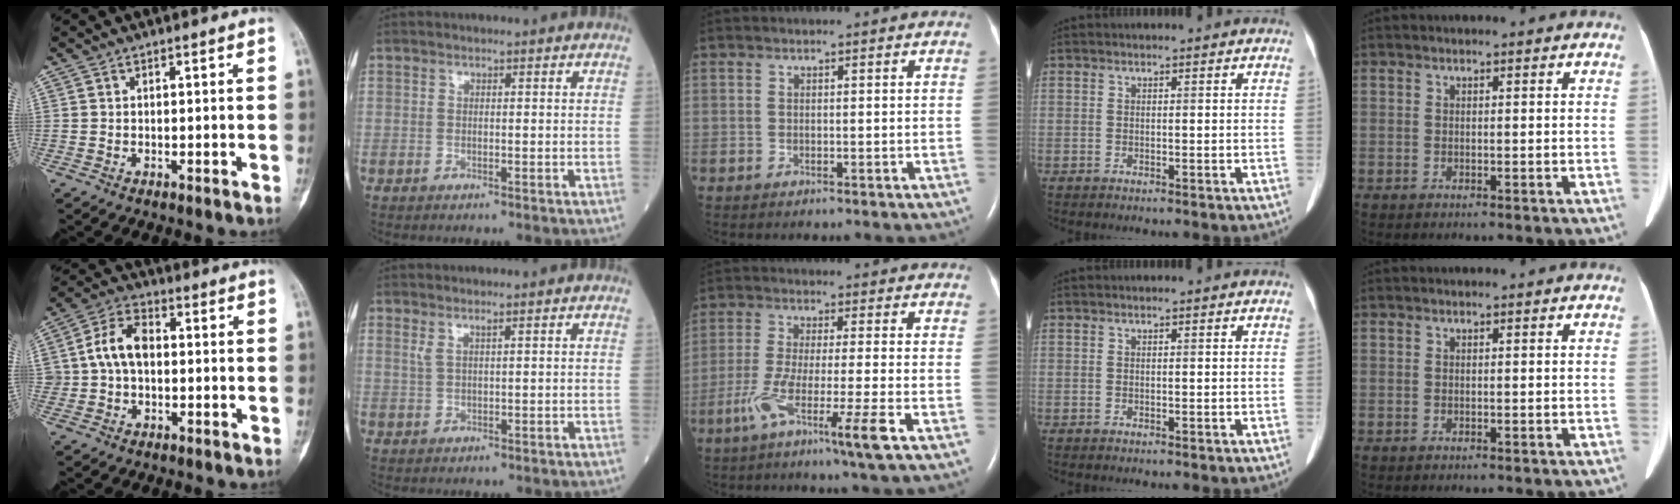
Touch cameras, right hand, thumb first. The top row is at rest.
{"thumb": {"total": 8.2, "force": [0.1, 5.7, 5.9], "torque": [-0.099, 0.025, -0.004]}, "index": {"total": 1.3, "force": [0.9, -0.1, 1.0], "torque": [-0.027, 0.003, 0.022]}, "middle": {"total": 8.7, "force": [-4.5, -1.2, 7.4], "torque": [-0.137, -0.026, -0.086]}}